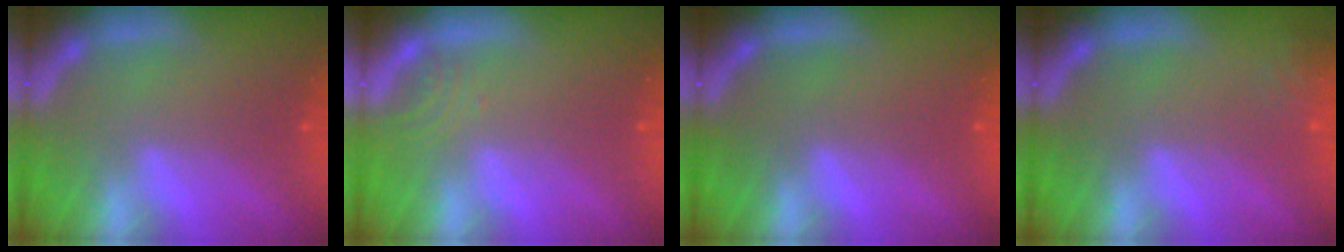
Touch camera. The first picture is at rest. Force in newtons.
{"total": 1.4}
{"total": 0.0}
{"total": 2.4}